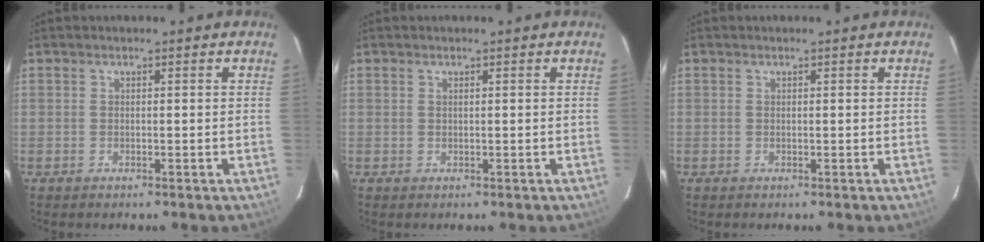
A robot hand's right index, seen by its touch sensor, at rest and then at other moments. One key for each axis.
{"total": 0.0}
{"total": 0.0}